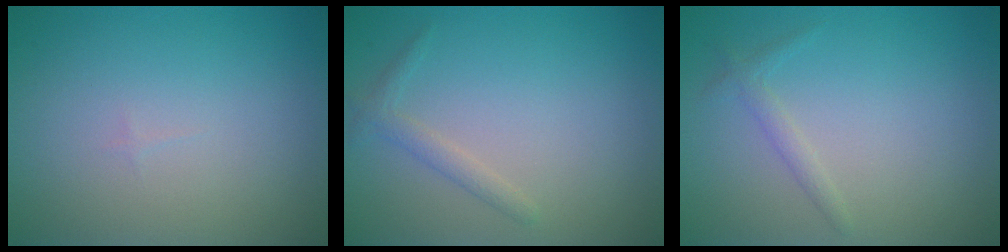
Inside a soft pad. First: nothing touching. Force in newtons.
{"total": 1.3, "press": 1.3, "slide": 0.1}
{"total": 1.1, "press": 1.1, "slide": 0.0}